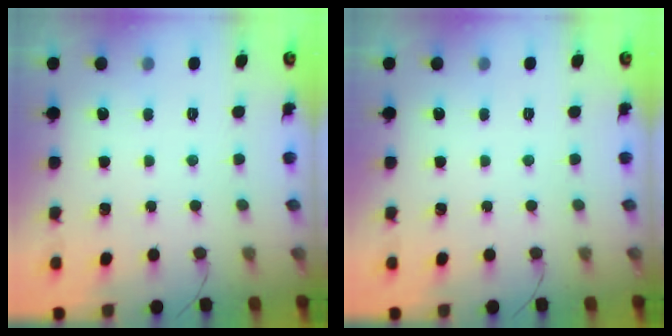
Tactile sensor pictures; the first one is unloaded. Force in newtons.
{"total": 0.0}